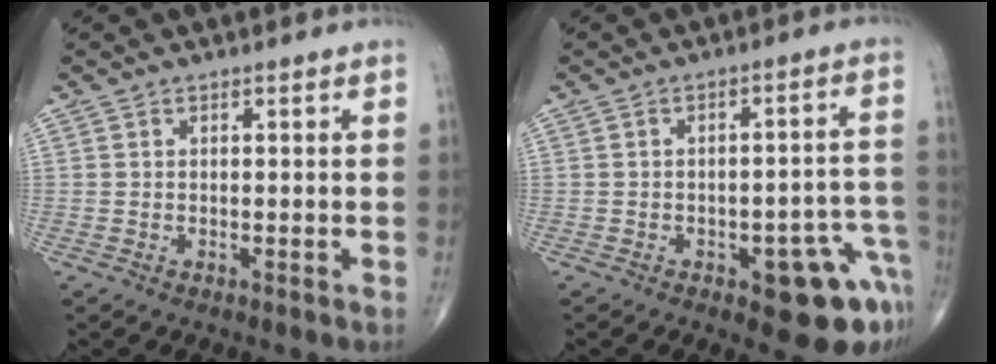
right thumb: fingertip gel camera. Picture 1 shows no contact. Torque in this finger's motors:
{"motor_torque": [1.60, 1.44, 0.93, -1.21, 0.24]}